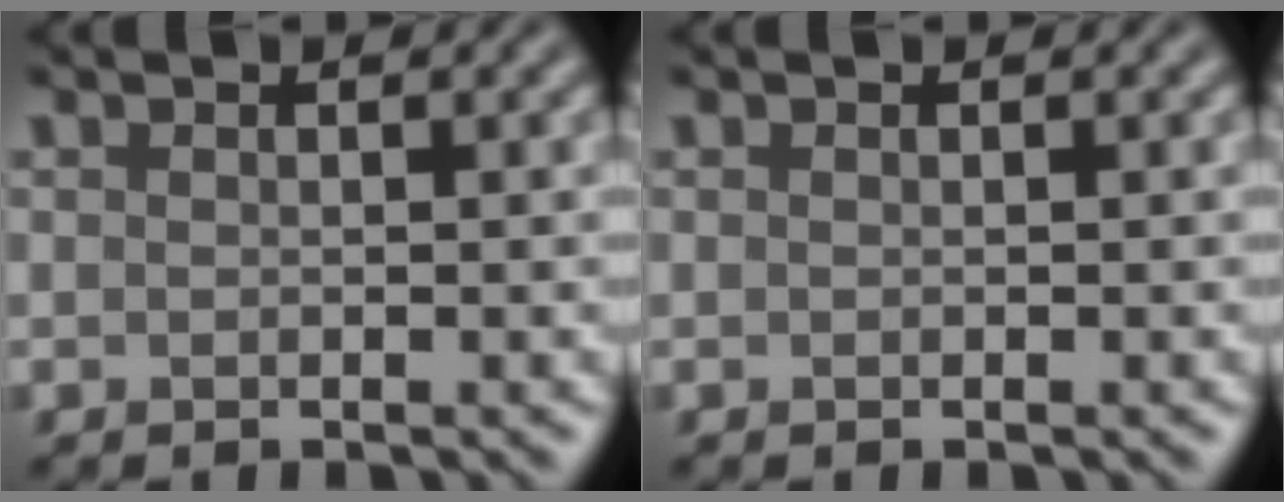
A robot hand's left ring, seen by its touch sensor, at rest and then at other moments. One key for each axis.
{"total": 0.0}